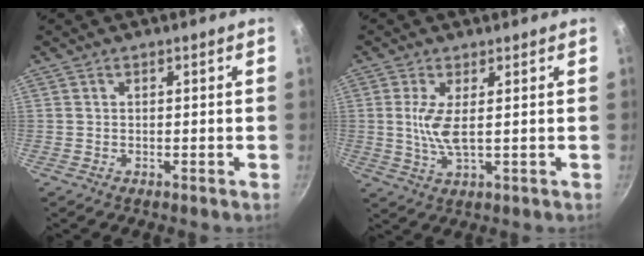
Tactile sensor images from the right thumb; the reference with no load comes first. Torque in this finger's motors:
{"motor_torque": [-0.02, 0.13, 0.74, 0.14, 0.06]}